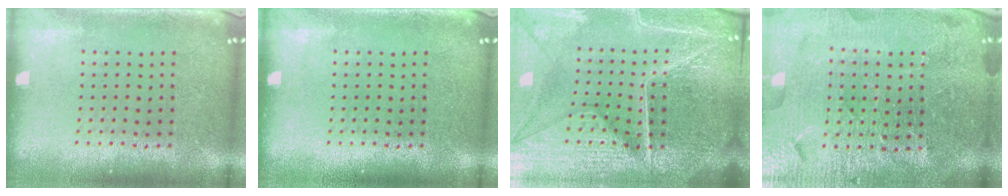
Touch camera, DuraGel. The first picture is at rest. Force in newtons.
{"total": 0.0}
{"total": 6.5, "press": 5.8, "slide": 3.1}
{"total": 5.3, "press": 4.9, "slide": 2.1}